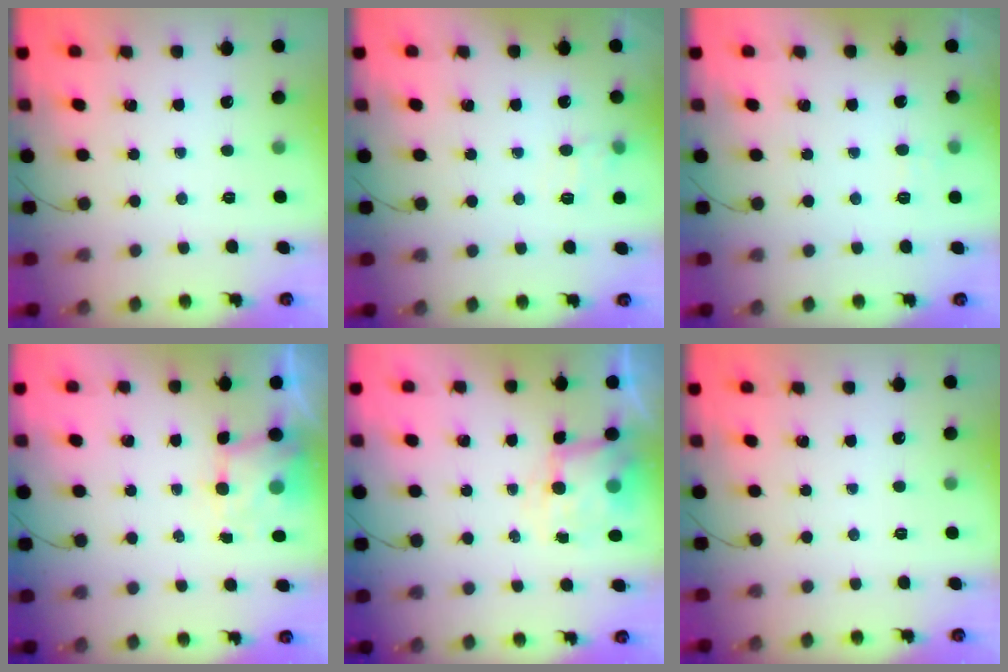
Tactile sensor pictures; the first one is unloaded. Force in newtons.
{"total": 9.5, "press": 9.4, "slide": 1.7}
{"total": 2.8, "press": 2.5, "slide": 1.3}
{"total": 4.7, "press": 4.7, "slide": 0.8}
{"total": 5.4, "press": 5.4, "slide": 0.5}
{"total": 0.0}